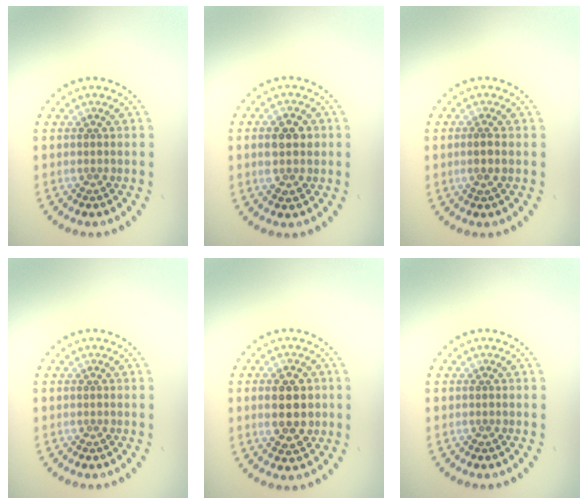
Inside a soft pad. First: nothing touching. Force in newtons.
{"total": 3.8, "press": 3.8, "slide": 0.2}
{"total": 0.8, "press": 0.7, "slide": 0.5}
{"total": 0.0}
{"total": 4.6, "press": 4.6, "slide": 0.2}
{"total": 0.0}